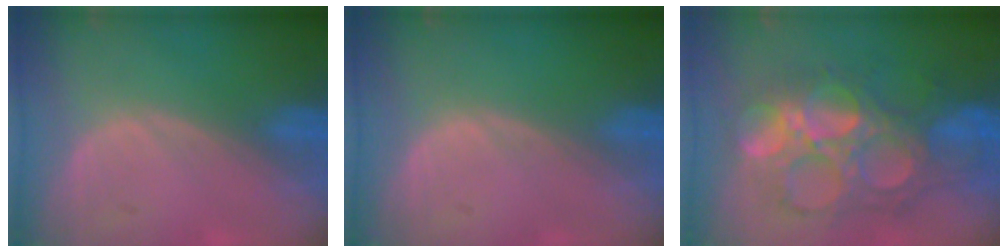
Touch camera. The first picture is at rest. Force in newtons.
{"total": 0.0}
{"total": 11.3, "press": 11.3, "slide": 1.2}